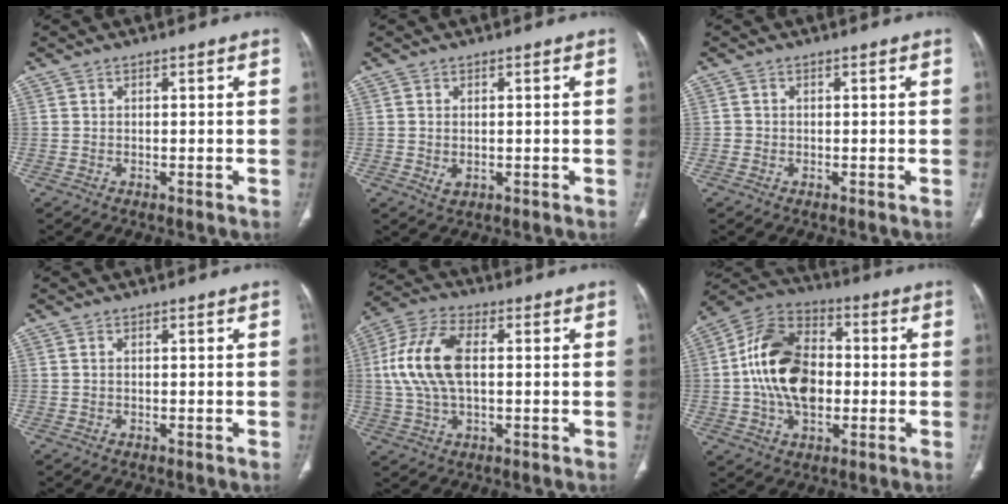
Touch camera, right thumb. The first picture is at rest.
{"total": 2.0, "force": [-0.2, 1.4, 1.4], "torque": [-0.028, -0.004, 0.002]}
{"total": 0.6, "force": [-0.2, 0.6, 0.1], "torque": [0.001, 0.004, -0.006]}
{"total": 0.0}
{"total": 13.6, "force": [1.2, 7.1, 11.6], "torque": [-0.250, 0.019, 0.019]}
{"total": 17.6, "force": [-0.7, 11.7, 13.1], "torque": [-0.218, 0.025, -0.017]}